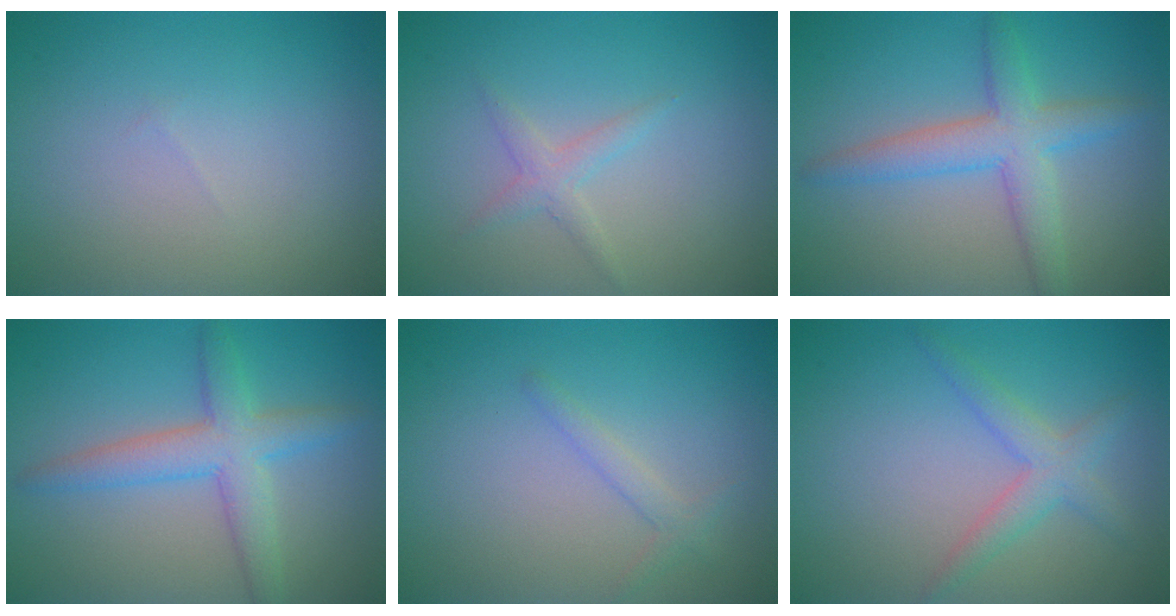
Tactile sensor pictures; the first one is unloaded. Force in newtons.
{"total": 1.5, "press": 1.5, "slide": 0.1}
{"total": 4.5, "press": 4.5, "slide": 0.1}
{"total": 4.5, "press": 4.5, "slide": 0.1}
{"total": 1.4, "press": 1.4, "slide": 0.0}
{"total": 2.6, "press": 2.6, "slide": 0.1}